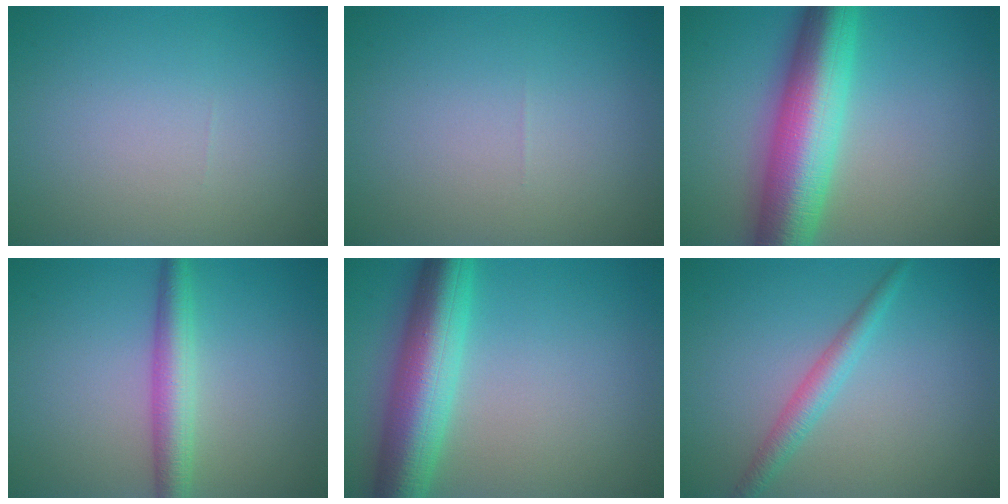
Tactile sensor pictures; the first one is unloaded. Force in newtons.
{"total": 0.0}
{"total": 10.4, "press": 10.4, "slide": 0.1}
{"total": 3.7, "press": 3.7, "slide": 0.0}
{"total": 8.5, "press": 8.4, "slide": 0.1}
{"total": 2.3, "press": 2.2, "slide": 0.1}